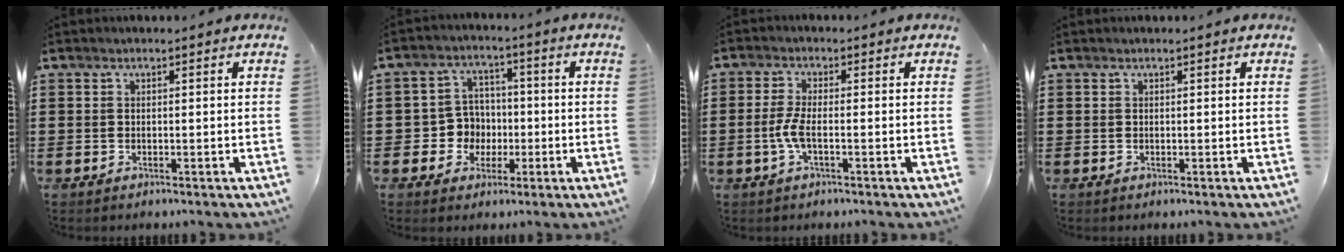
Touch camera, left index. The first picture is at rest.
{"total": 5.7, "force": [-0.9, 5.5, 1.3], "torque": [-0.045, 0.018, -0.016]}
{"total": 3.6, "force": [-1.0, 0.9, 3.3], "torque": [-0.088, -0.008, -0.028]}
{"total": 0.0}